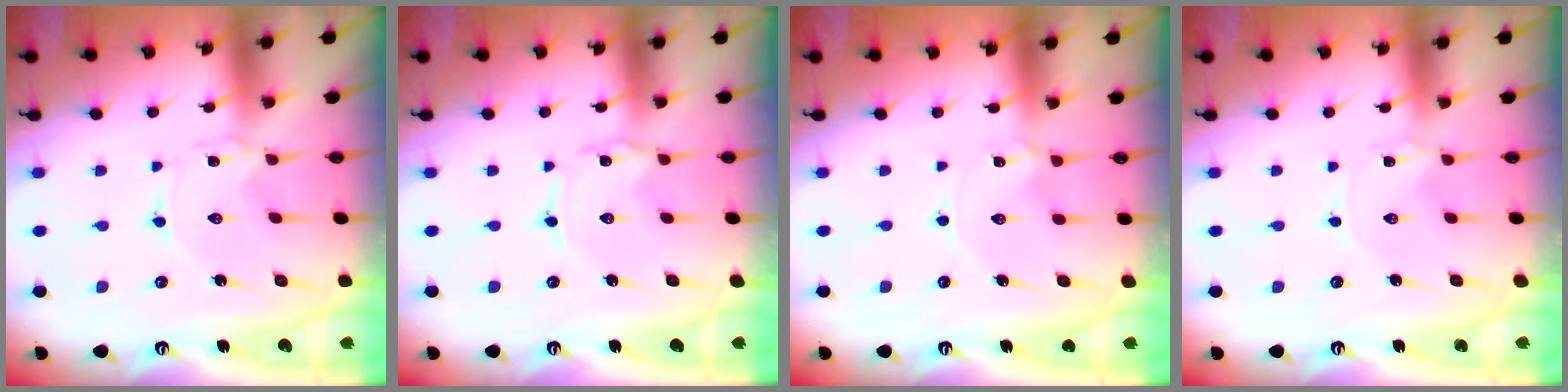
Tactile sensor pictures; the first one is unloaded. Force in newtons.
{"total": 1.2, "press": 1.2, "slide": 0.1}
{"total": 0.7, "press": 0.7, "slide": 0.0}
{"total": 0.0}